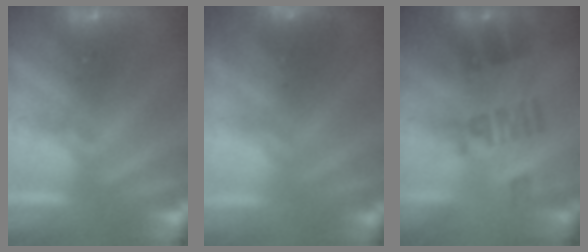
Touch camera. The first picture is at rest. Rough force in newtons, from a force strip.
{"total": 2.3}
{"total": 2.3}